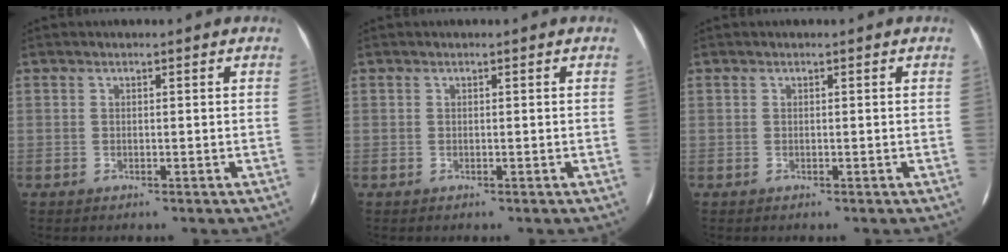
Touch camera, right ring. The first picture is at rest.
{"total": 0.0}
{"total": 0.0}